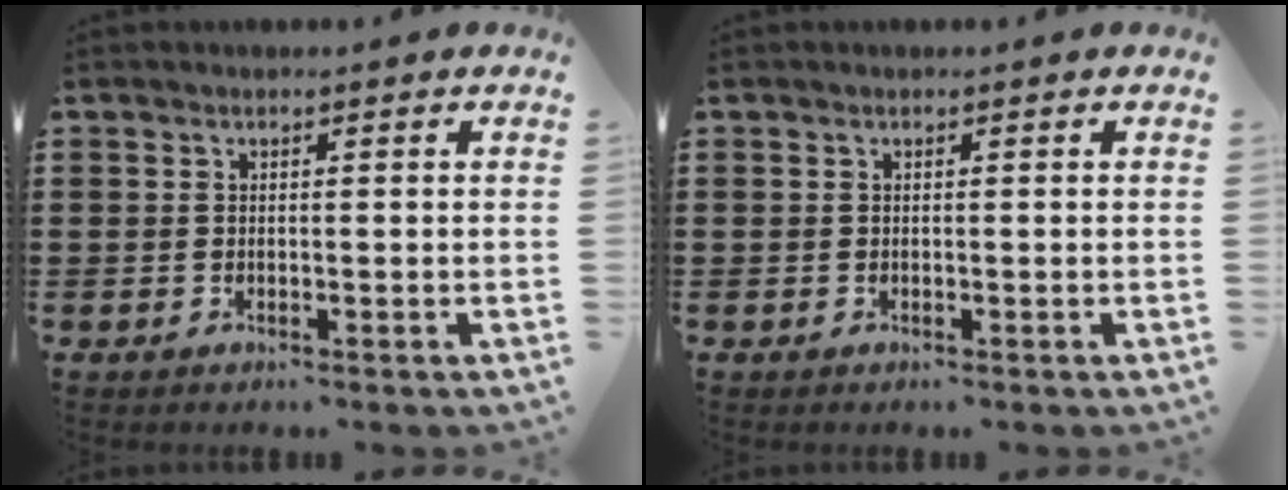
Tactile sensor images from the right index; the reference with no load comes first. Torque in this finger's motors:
{"motor_torque": [0.62, 1.52, 0.00, -0.01]}